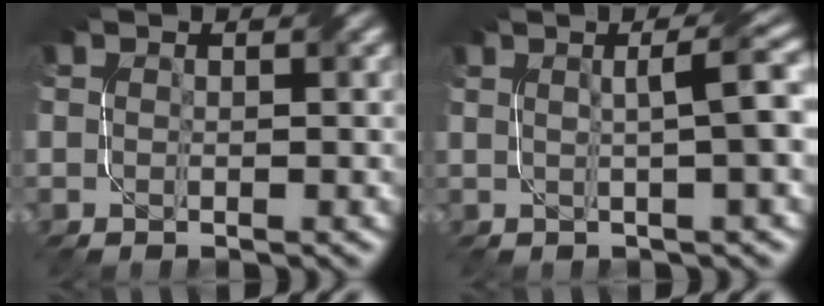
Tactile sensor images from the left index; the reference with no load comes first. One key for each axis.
{"total": 4.5, "fx": 0.6, "fy": 0.9, "fz": 4.4, "tx": -0.054, "ty": 0.018, "tz": 0.006}